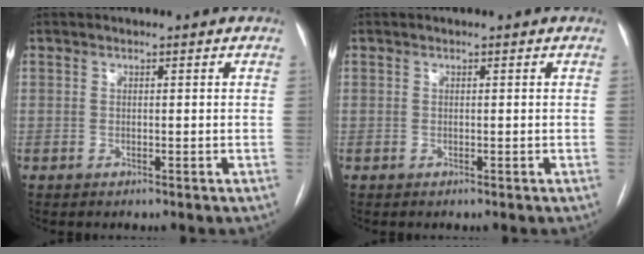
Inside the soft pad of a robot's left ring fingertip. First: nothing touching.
{"total": 0.0}